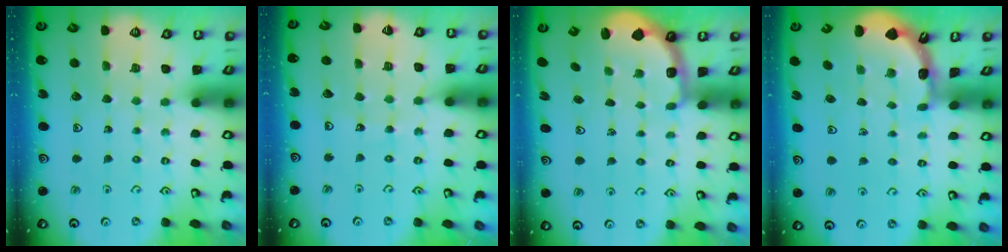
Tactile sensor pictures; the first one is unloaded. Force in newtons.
{"total": 6.2, "press": 6.2, "slide": 0.9}
{"total": 2.5, "press": 1.3, "slide": 2.1}
{"total": 1.8, "press": 1.8, "slide": 0.2}